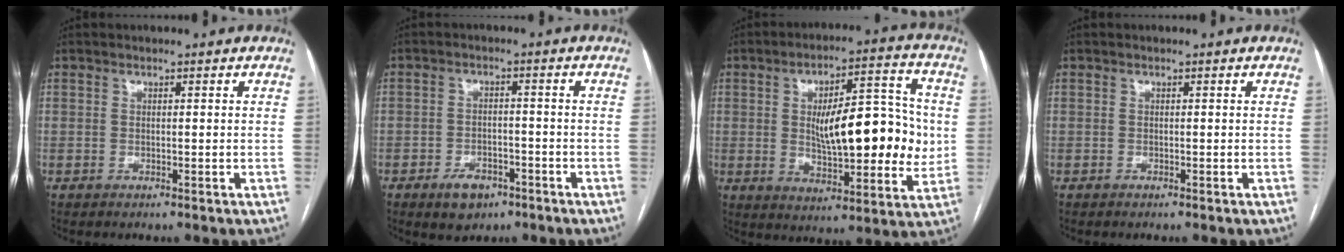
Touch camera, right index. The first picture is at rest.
{"total": 4.9, "force": [-3.0, 3.0, 2.5], "torque": [-0.038, 0.003, -0.040]}
{"total": 17.2, "force": [0.8, 5.8, 16.2], "torque": [-0.237, 0.019, 0.017]}
{"total": 0.0}